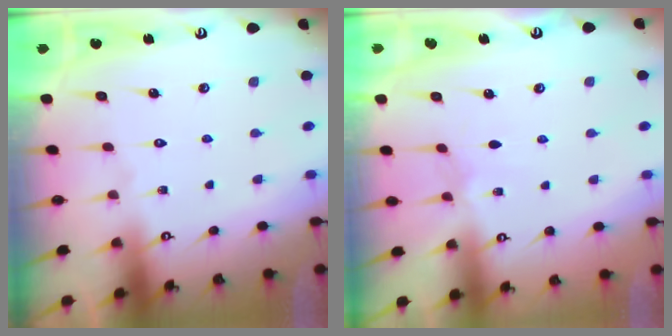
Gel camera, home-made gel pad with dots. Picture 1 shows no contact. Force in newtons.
{"total": 0.7, "press": 0.6, "slide": 0.3}